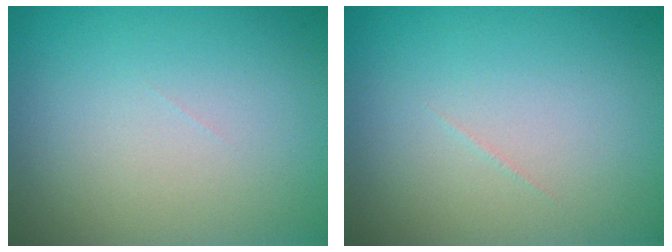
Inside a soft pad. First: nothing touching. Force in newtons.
{"total": 0.0}